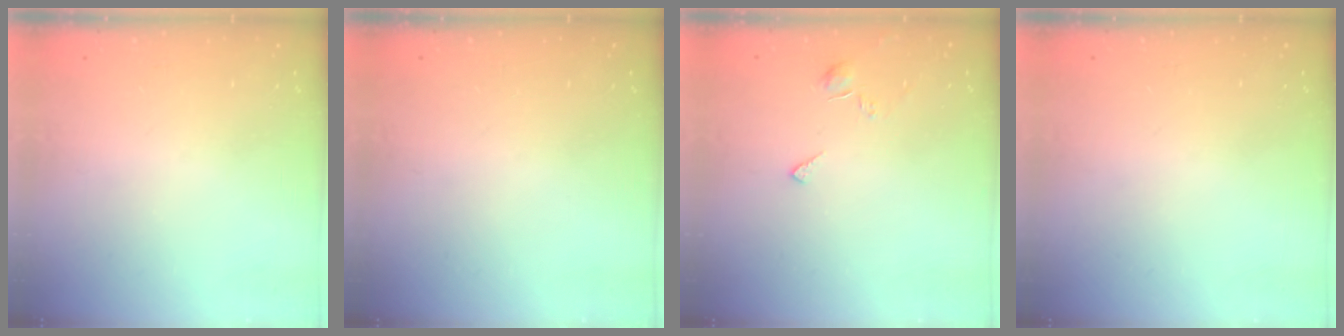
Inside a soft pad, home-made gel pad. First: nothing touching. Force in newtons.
{"total": 0.0}
{"total": 3.0, "press": 3.0, "slide": 0.2}
{"total": 0.0}